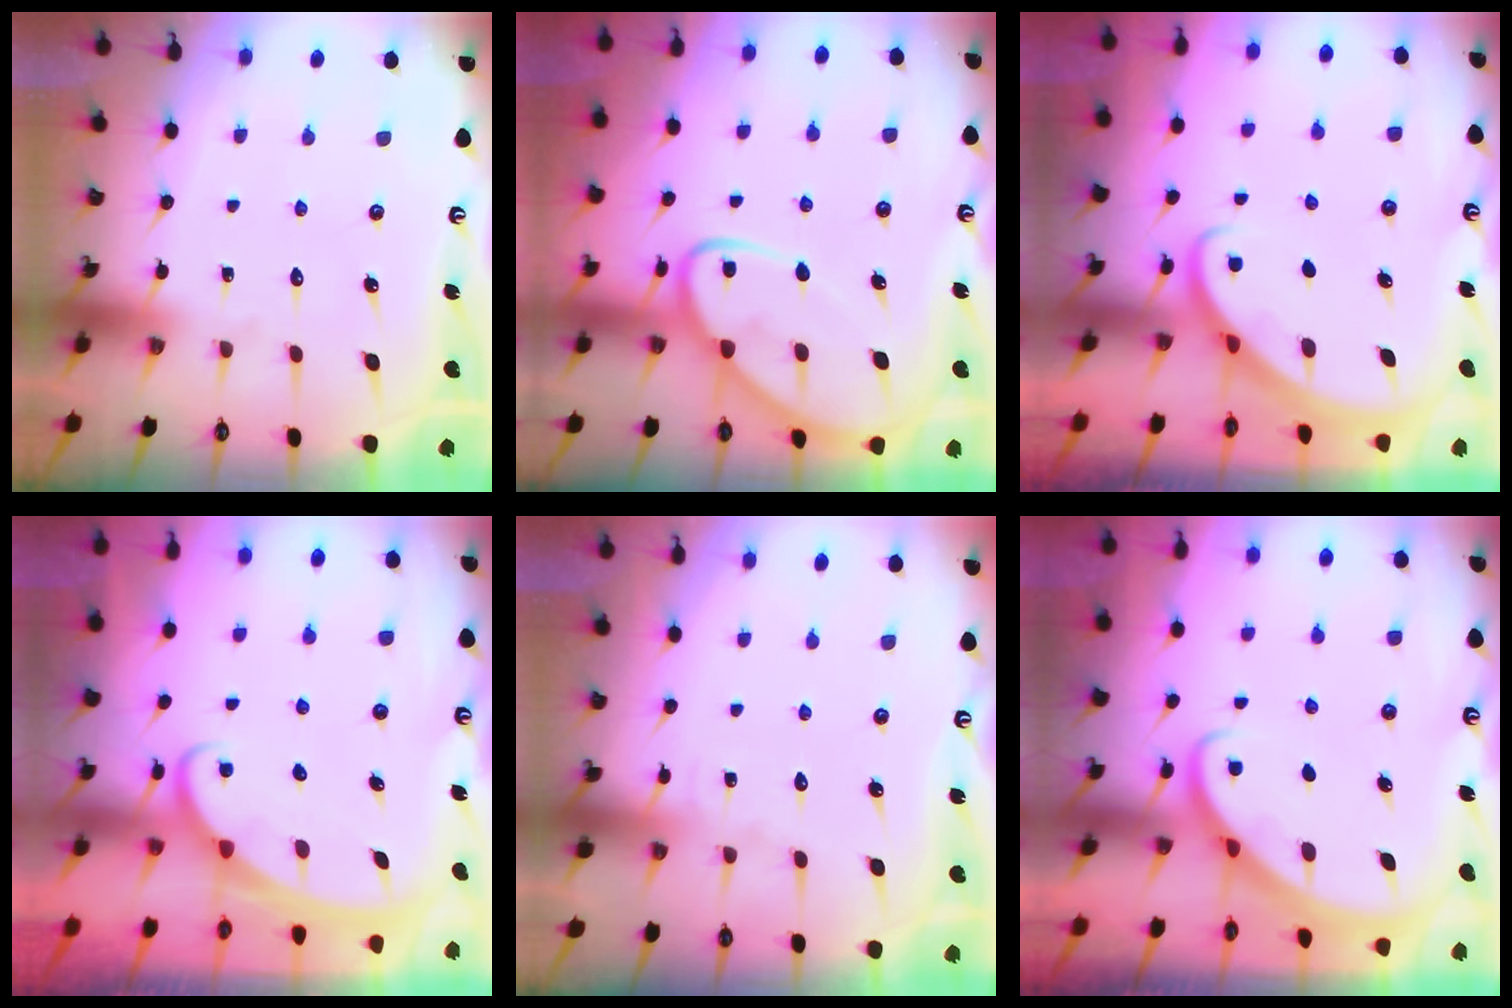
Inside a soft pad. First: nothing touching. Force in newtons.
{"total": 10.3, "press": 10.2, "slide": 0.9}
{"total": 2.7, "press": 2.7, "slide": 0.2}
{"total": 2.5, "press": 2.5, "slide": 0.3}
{"total": 3.6, "press": 3.6, "slide": 0.4}
{"total": 2.8, "press": 2.8, "slide": 0.2}